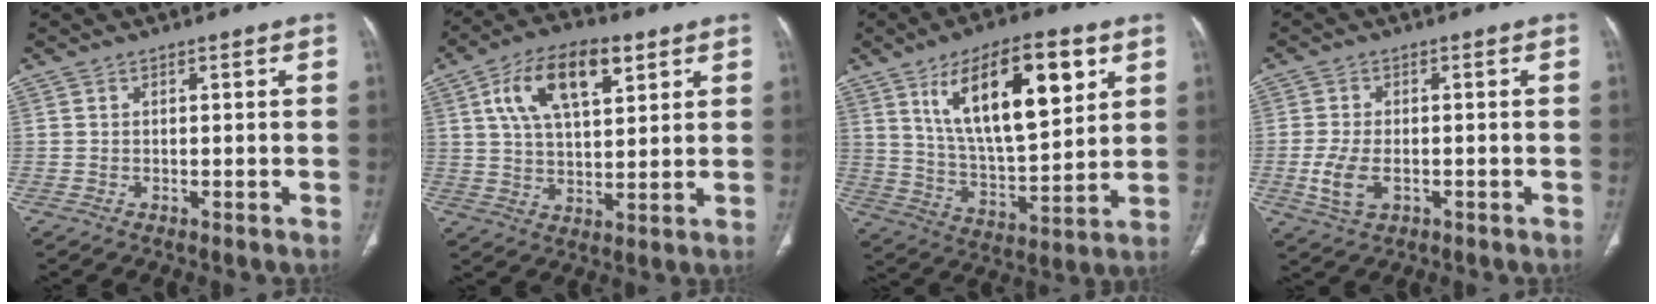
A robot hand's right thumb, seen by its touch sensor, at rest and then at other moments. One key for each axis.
{"total": 14.3, "fx": 6.1, "fy": 6.9, "fz": 11.0, "tx": -0.176, "ty": -0.003, "tz": 0.106}
{"total": 20.6, "fx": 8.7, "fy": 8.0, "fz": 16.8, "tx": -0.243, "ty": -0.035, "tz": 0.153}
{"total": 5.9, "fx": -1.5, "fy": 3.5, "fz": 4.6, "tx": -0.100, "ty": -0.003, "tz": -0.023}